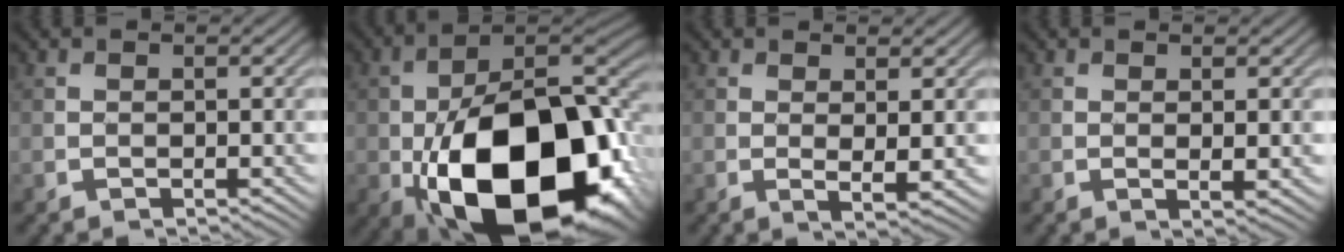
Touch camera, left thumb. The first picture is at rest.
{"total": 21.5, "force": [-6.6, 12.7, 16.1], "torque": [-0.279, -0.047, -0.083]}
{"total": 2.4, "force": [0.8, 0.3, 2.3], "torque": [-0.045, -0.003, 0.017]}
{"total": 1.6, "force": [0.3, 0.2, 1.6], "torque": [-0.025, 0.000, 0.007]}